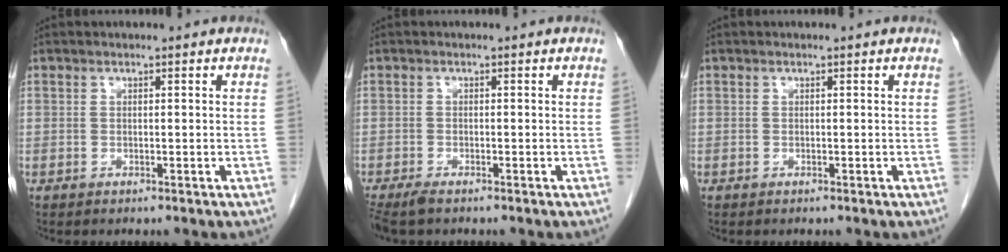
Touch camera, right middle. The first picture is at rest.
{"total": 2.8, "force": [-2.2, 0.7, 1.6], "torque": [-0.031, -0.009, -0.038]}
{"total": 0.0}